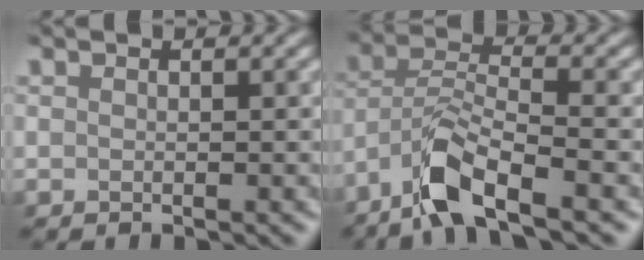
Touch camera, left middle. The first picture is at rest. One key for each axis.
{"total": 6.7, "fx": -4.6, "fy": 1.8, "fz": 4.4, "tx": -0.085, "ty": 0.009, "tz": -0.091}